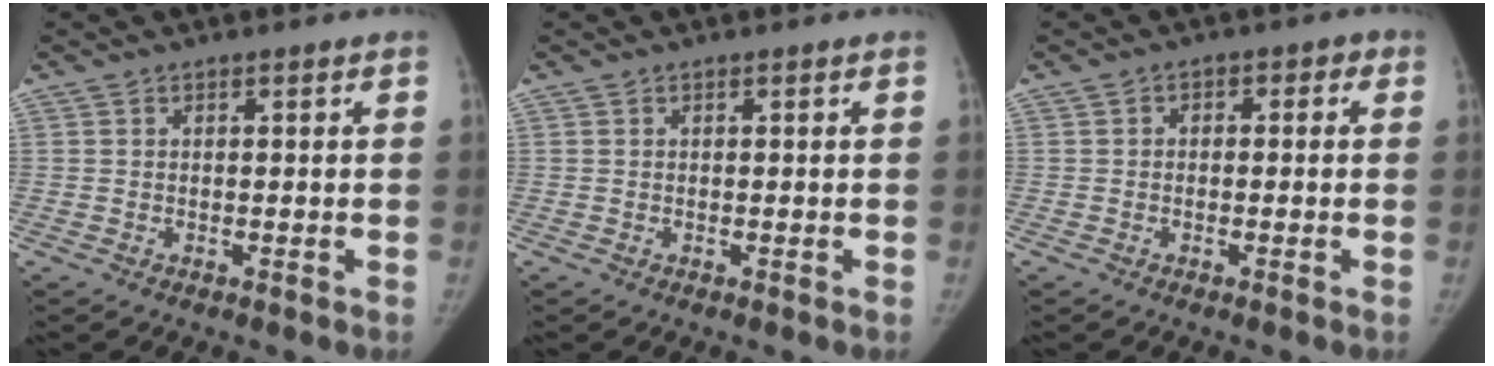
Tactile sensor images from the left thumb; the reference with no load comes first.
{"total": 0.0}
{"total": 2.3, "force": [-0.3, 1.8, 1.3], "torque": [0.006, 0.006, -0.019]}